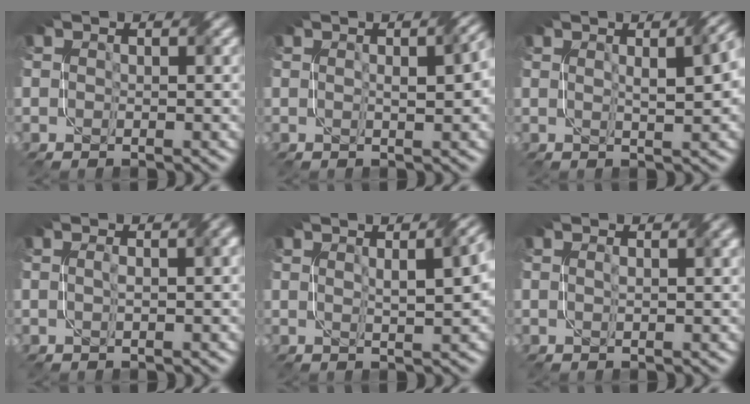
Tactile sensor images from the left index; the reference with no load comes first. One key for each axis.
{"total": 3.5, "fx": 0.5, "fy": 0.8, "fz": 3.4, "tx": -0.038, "ty": 0.010, "tz": 0.009}
{"total": 5.2, "fx": 1.3, "fy": 1.5, "fz": 4.8, "tx": -0.033, "ty": 0.021, "tz": 0.015}
{"total": 2.3, "fx": 0.2, "fy": 0.7, "fz": 2.2, "tx": -0.026, "ty": 0.008, "tz": 0.003}
{"total": 5.6, "fx": 1.5, "fy": 1.7, "fz": 5.1, "tx": -0.032, "ty": 0.024, "tz": 0.017}
{"total": 1.0, "fx": 0.4, "fy": 0.0, "fz": 0.9, "tx": -0.016, "ty": 0.007, "tz": 0.004}